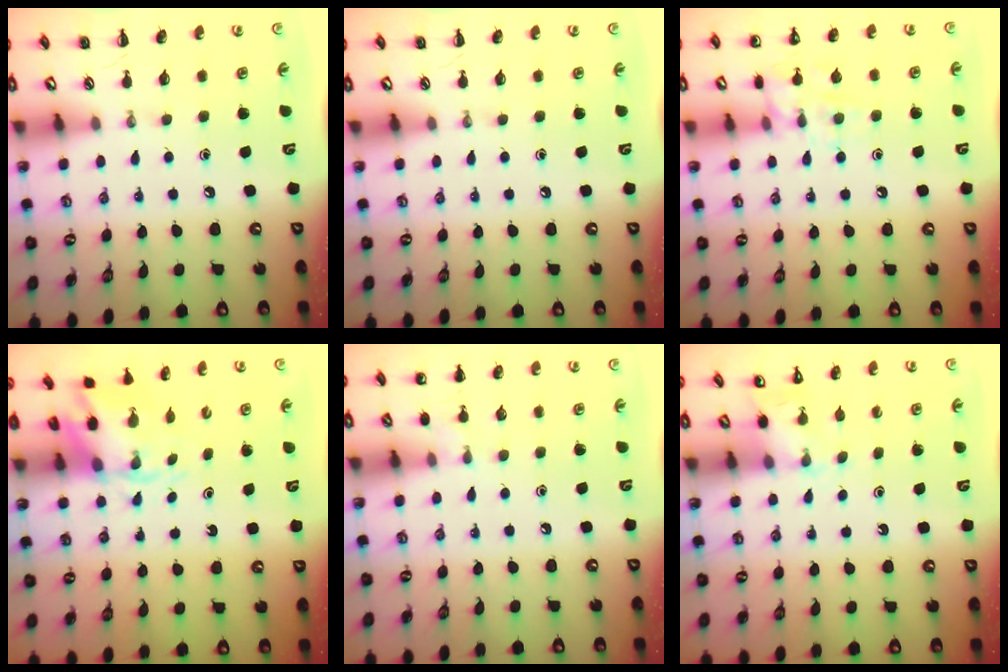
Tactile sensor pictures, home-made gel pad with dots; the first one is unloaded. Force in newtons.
{"total": 0.0}
{"total": 10.3, "press": 10.3, "slide": 0.9}
{"total": 5.1, "press": 5.1, "slide": 0.5}
{"total": 5.0, "press": 4.7, "slide": 1.6}
{"total": 4.8, "press": 4.6, "slide": 1.2}